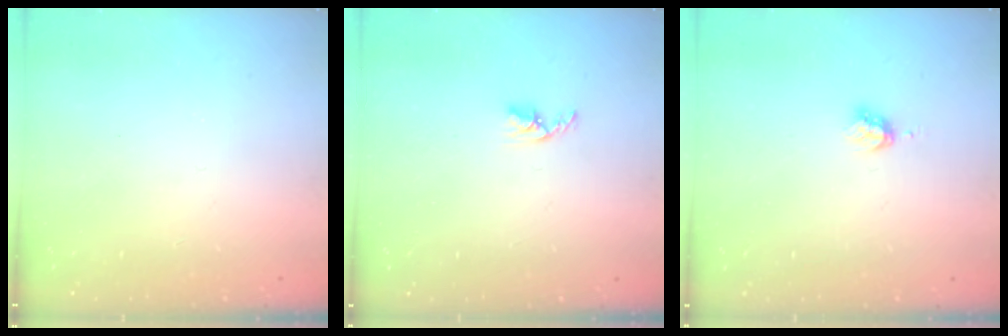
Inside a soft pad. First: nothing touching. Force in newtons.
{"total": 3.3, "press": 3.3, "slide": 0.5}
{"total": 2.9, "press": 2.8, "slide": 0.4}